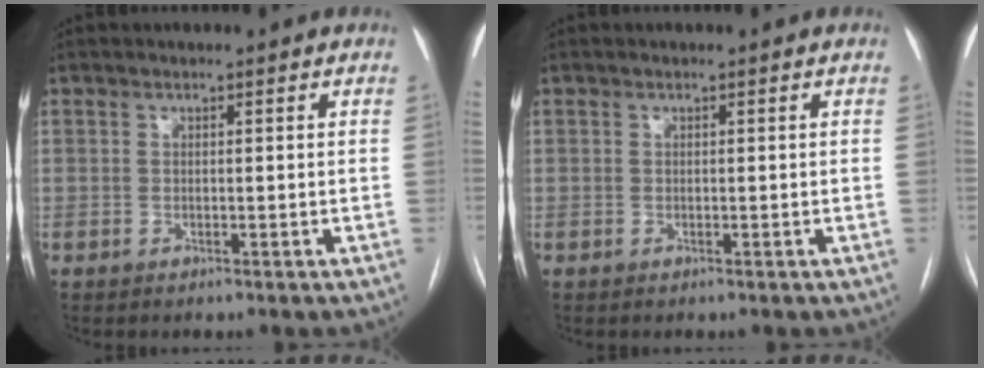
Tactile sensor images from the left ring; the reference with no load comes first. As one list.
[{"total": 0.0}]